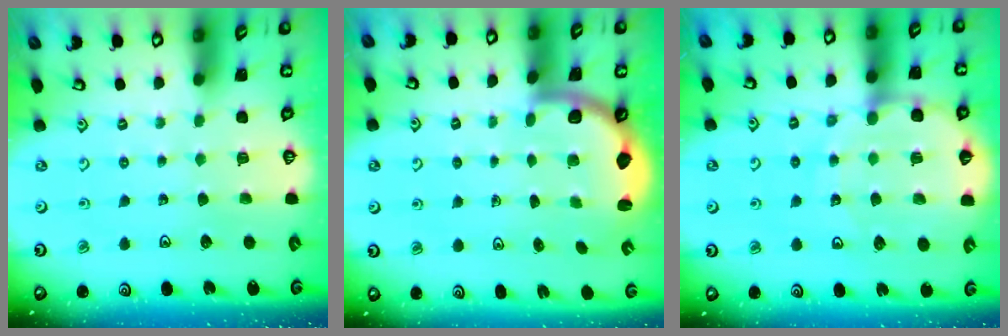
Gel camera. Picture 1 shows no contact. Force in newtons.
{"total": 2.6, "press": 2.5, "slide": 0.7}
{"total": 12.2, "press": 11.8, "slide": 2.9}